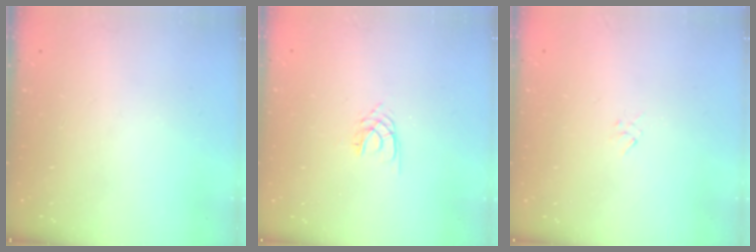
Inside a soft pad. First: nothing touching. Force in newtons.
{"total": 2.1, "press": 2.1, "slide": 0.3}
{"total": 2.3, "press": 2.2, "slide": 0.6}